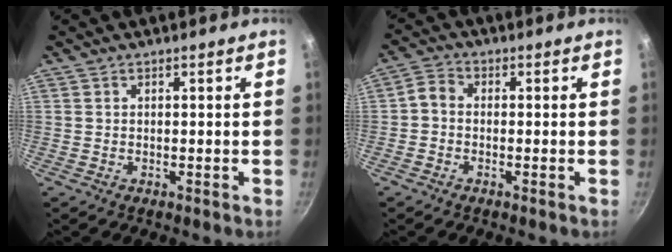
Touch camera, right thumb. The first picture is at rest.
{"total": 2.8, "force": [-0.9, 2.1, 1.6], "torque": [-0.037, 0.017, -0.029]}